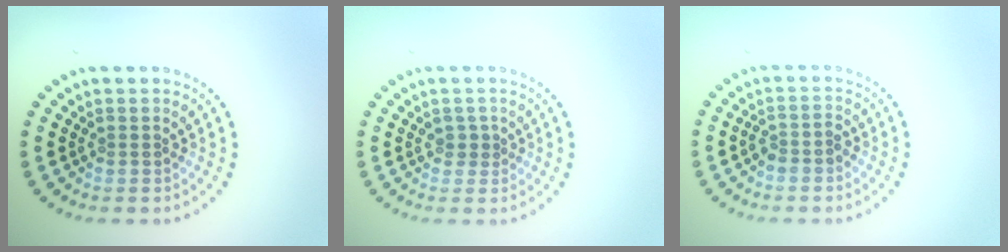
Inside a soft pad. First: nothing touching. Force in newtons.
{"total": 0.7, "press": 0.5, "slide": 0.5}
{"total": 1.4, "press": 1.3, "slide": 0.7}